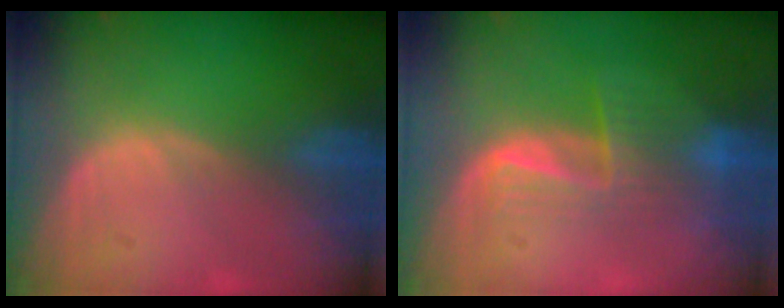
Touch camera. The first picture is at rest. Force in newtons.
{"total": 6.4, "press": 6.2, "slide": 1.9}